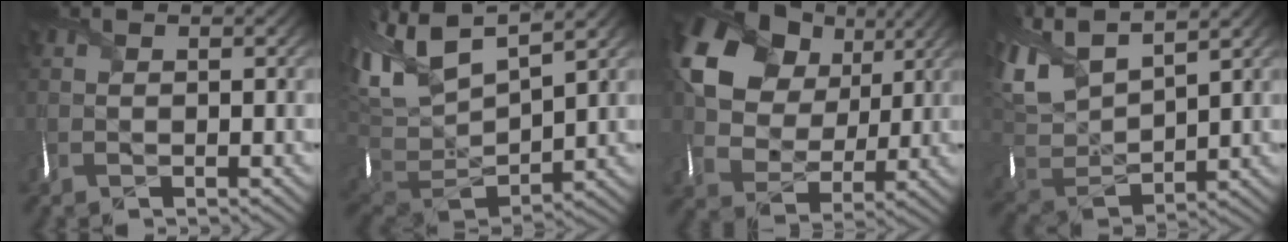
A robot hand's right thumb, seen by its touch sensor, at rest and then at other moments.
{"total": 14.4, "force": [6.1, 6.7, 11.2], "torque": [-0.283, 0.010, 0.123]}
{"total": 14.5, "force": [6.0, 10.5, 7.9], "torque": [-0.173, 0.021, 0.101]}
{"total": 11.8, "force": [6.9, 4.9, 8.2], "torque": [-0.226, 0.023, 0.134]}